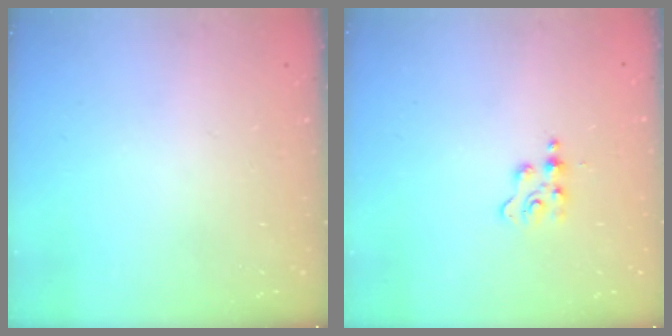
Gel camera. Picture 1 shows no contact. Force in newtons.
{"total": 2.3, "press": 2.3, "slide": 0.4}